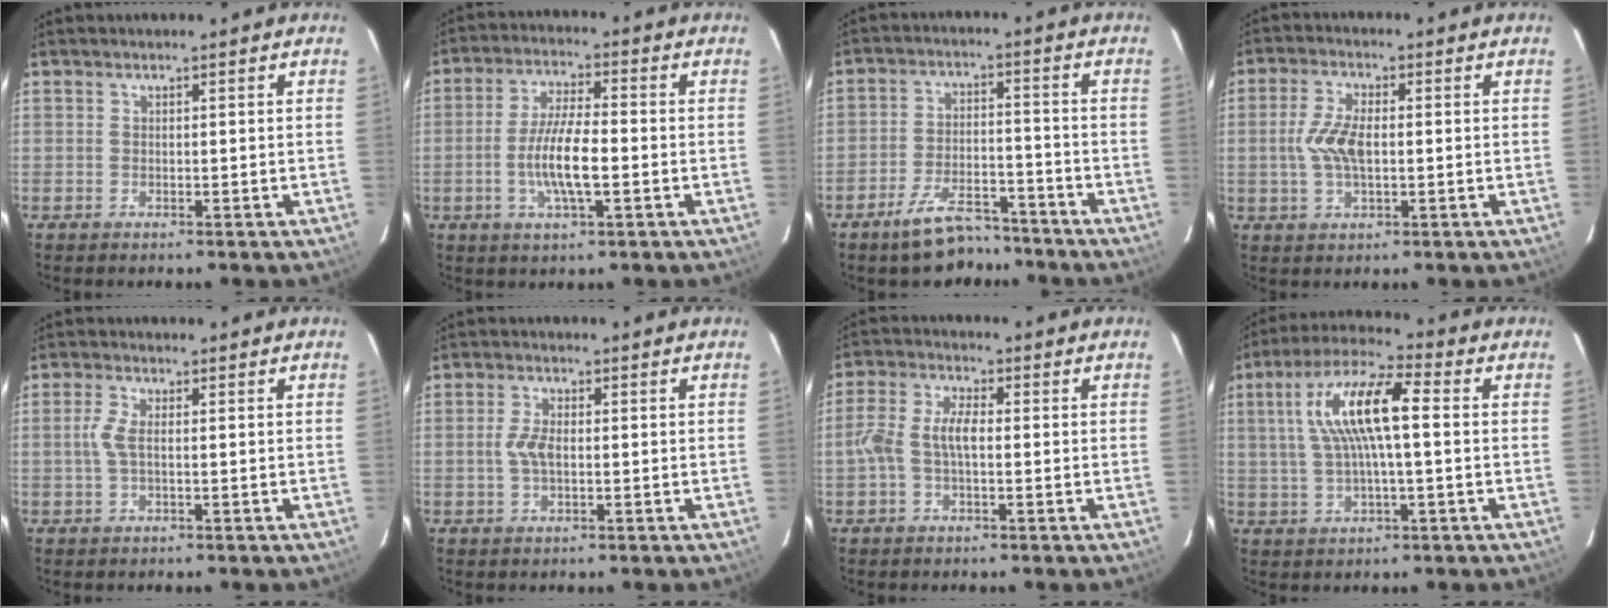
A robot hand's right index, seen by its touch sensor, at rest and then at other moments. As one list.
[{"total": 9.0, "force": [-2.1, 2.0, 8.5], "torque": [-0.168, -0.003, -0.040]}, {"total": 9.8, "force": [-8.0, 3.8, 4.2], "torque": [-0.092, 0.014, -0.118]}, {"total": 6.5, "force": [-0.2, 2.8, 5.9], "torque": [-0.123, 0.004, -0.002]}, {"total": 3.2, "force": [-0.1, 0.9, 3.1], "torque": [-0.070, 0.003, -0.001]}, {"total": 3.5, "force": [-0.4, 1.6, 3.1], "torque": [-0.068, 0.002, -0.005]}, {"total": 6.3, "force": [-0.6, 2.7, 5.6], "torque": [-0.122, 0.014, -0.015]}, {"total": 12.6, "force": [1.7, 2.9, 12.1], "torque": [-0.230, 0.021, 0.028]}]